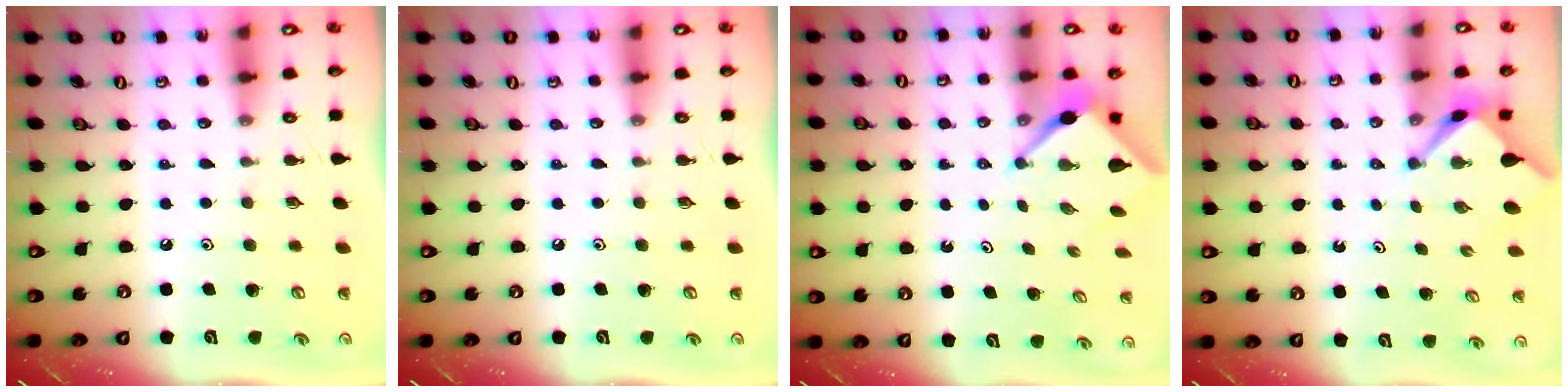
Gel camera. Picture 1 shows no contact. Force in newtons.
{"total": 0.0}
{"total": 3.2, "press": 3.2, "slide": 0.2}
{"total": 3.1, "press": 3.0, "slide": 0.4}